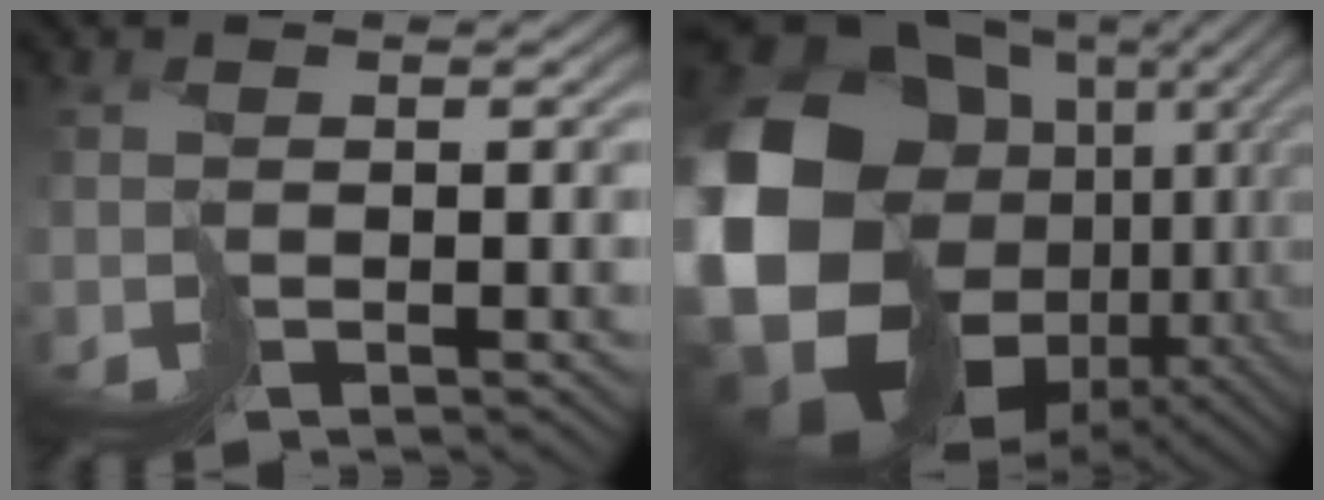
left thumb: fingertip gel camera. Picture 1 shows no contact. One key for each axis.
{"total": 22.2, "fx": 0.4, "fy": 18.4, "fz": 12.4, "tx": -0.283, "ty": -0.073, "tz": 0.017}